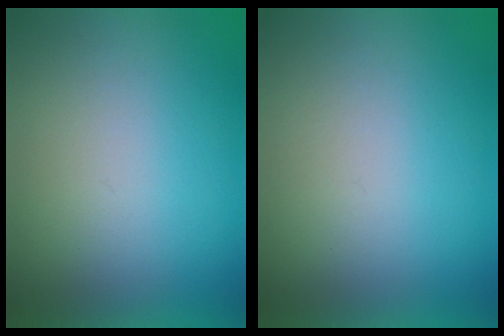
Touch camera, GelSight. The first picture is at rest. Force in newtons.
{"total": 1.0}